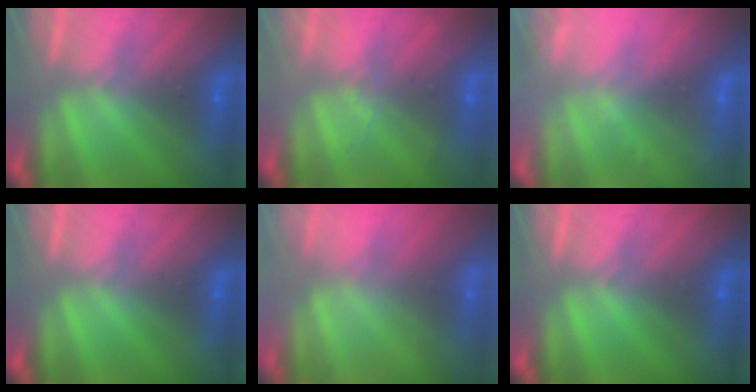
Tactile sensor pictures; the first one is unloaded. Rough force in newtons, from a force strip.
{"total": 2.3}
{"total": 2.3}
{"total": 0.0}
{"total": 2.2}
{"total": 0.0}